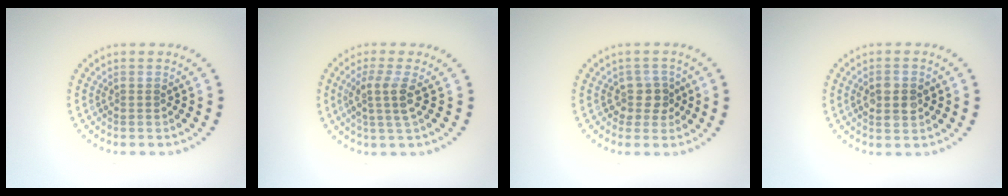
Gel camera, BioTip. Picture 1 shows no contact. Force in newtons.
{"total": 2.6, "press": 2.0, "slide": 1.7}
{"total": 2.3, "press": 1.8, "slide": 1.5}
{"total": 2.7, "press": 2.7, "slide": 0.1}